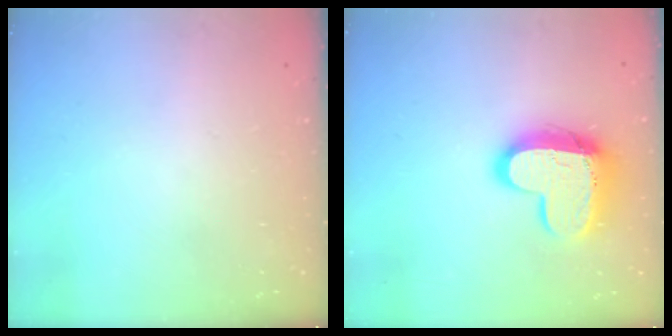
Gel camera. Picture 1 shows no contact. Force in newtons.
{"total": 15.1, "press": 15.0, "slide": 1.2}